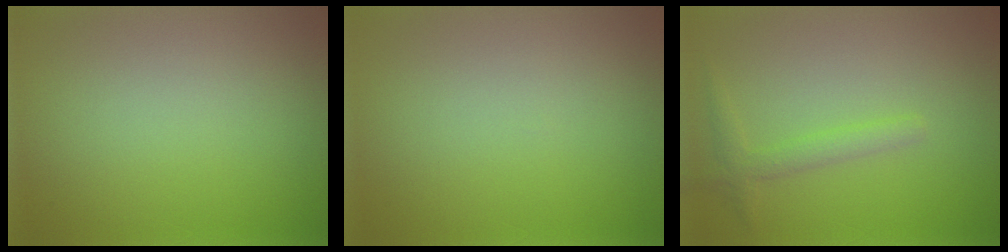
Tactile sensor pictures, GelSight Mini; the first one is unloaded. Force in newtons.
{"total": 0.0}
{"total": 1.9, "press": 1.9, "slide": 0.1}